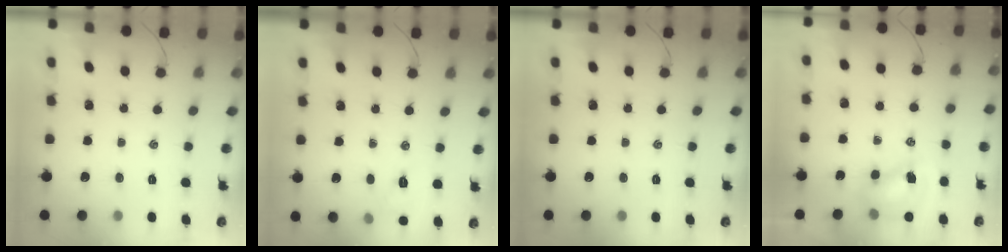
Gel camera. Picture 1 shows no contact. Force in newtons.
{"total": 6.1, "press": 5.9, "slide": 1.6}
{"total": 0.0}
{"total": 7.3, "press": 7.3, "slide": 1.0}